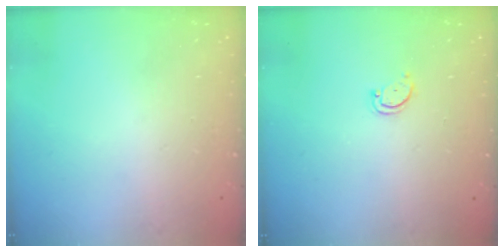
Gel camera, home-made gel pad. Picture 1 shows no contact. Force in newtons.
{"total": 2.9, "press": 2.9, "slide": 0.4}